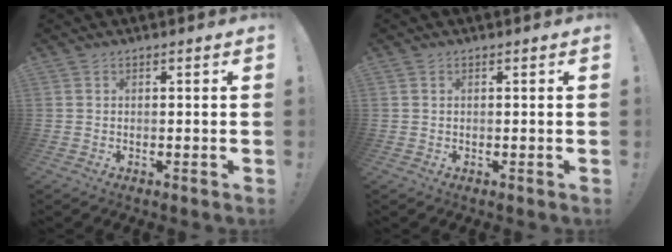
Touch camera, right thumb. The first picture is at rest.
{"total": 0.5, "force": [0.3, 0.3, 0.3], "torque": [-0.007, 0.001, 0.006]}